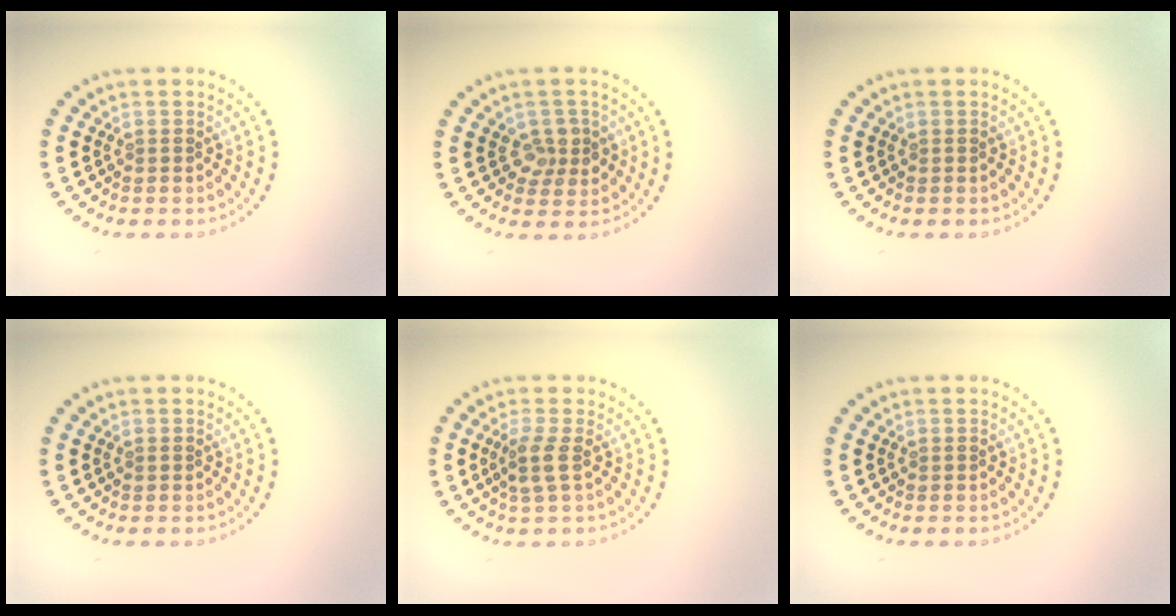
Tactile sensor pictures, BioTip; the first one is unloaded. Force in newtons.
{"total": 2.4, "press": 2.2, "slide": 0.9}
{"total": 0.0}
{"total": 0.0}
{"total": 1.9, "press": 1.6, "slide": 1.1}
{"total": 0.0}